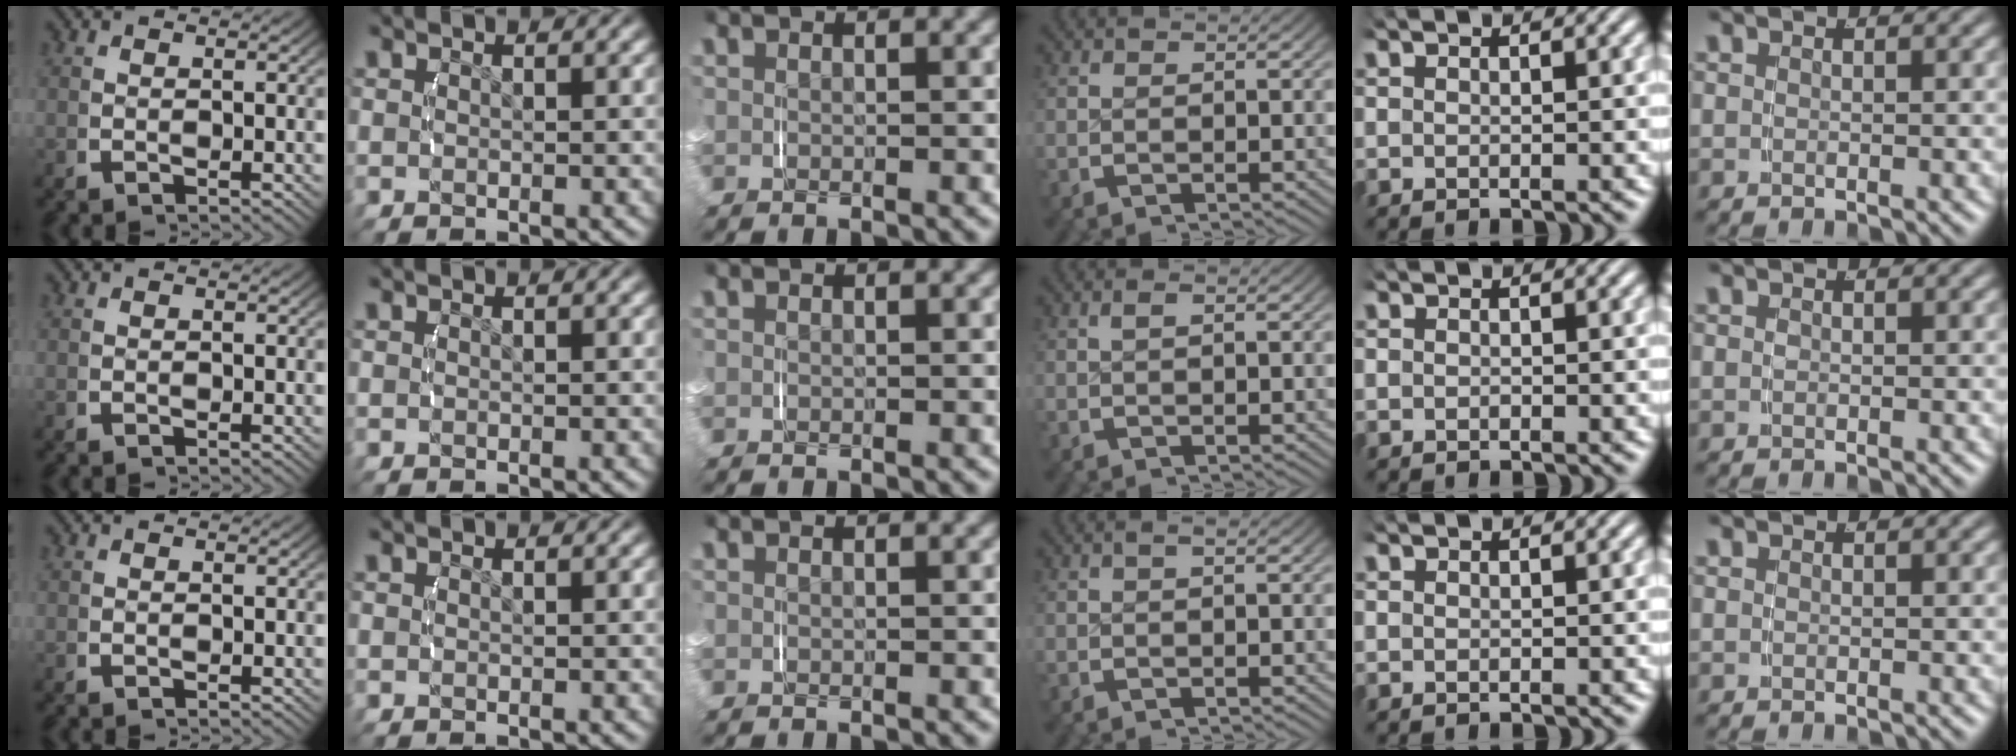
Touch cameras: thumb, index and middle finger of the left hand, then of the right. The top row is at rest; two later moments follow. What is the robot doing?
{"motion": "lift_and_place", "object": "small bumper sticker"}